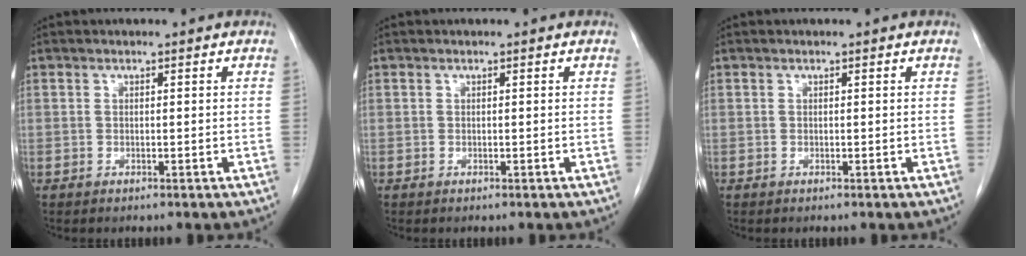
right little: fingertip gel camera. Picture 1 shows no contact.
{"total": 0.0}
{"total": 0.0}